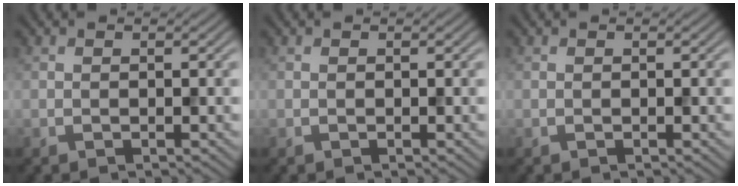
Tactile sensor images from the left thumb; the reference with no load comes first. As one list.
[{"total": 0.0}, {"total": 0.0}]